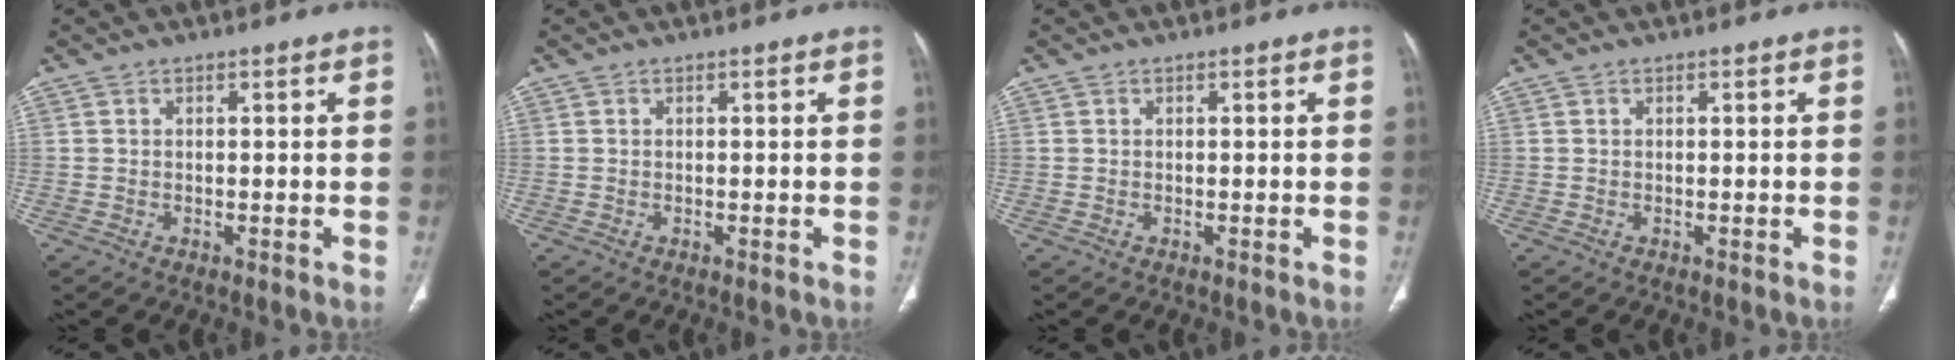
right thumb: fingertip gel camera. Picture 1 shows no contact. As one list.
[{"total": 0.0}, {"total": 0.0}, {"total": 0.0}]